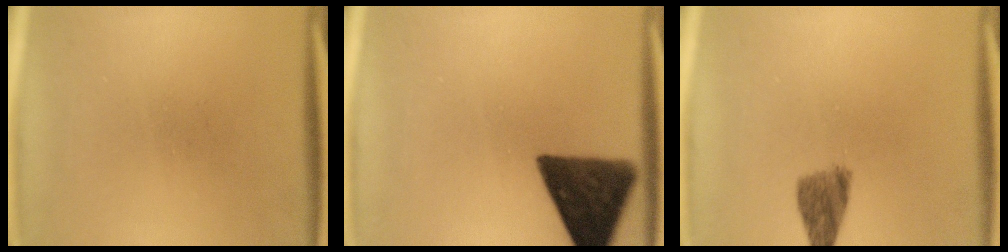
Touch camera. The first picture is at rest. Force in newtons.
{"total": 13.6}
{"total": 4.2}